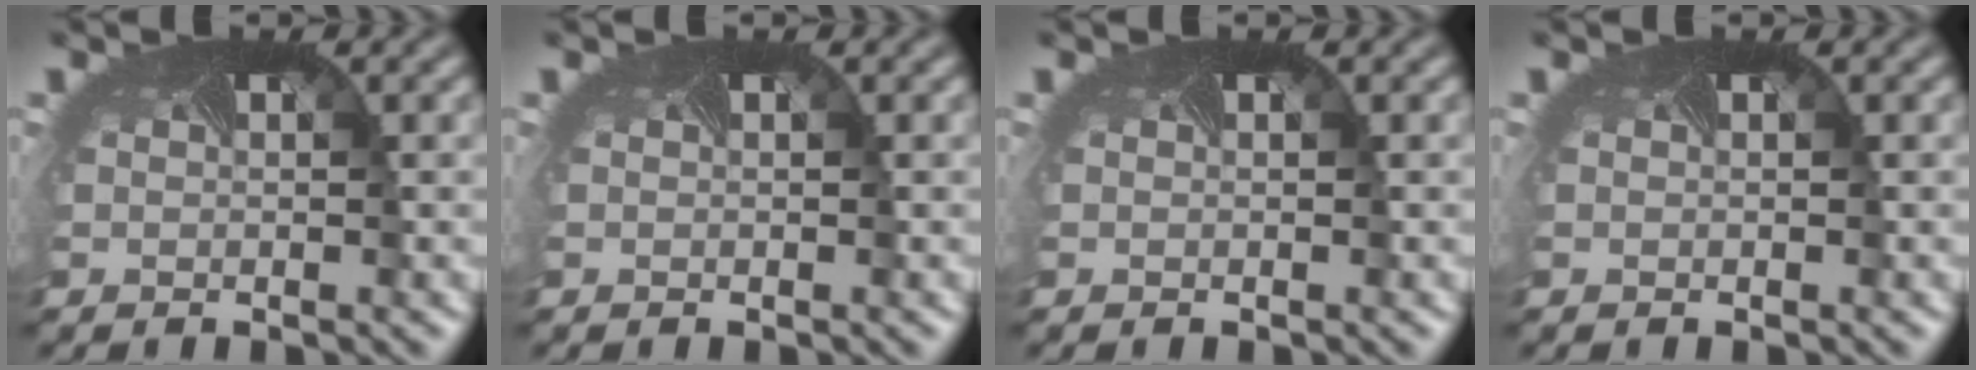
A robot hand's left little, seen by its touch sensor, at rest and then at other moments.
{"total": 0.0}
{"total": 0.0}
{"total": 0.0}